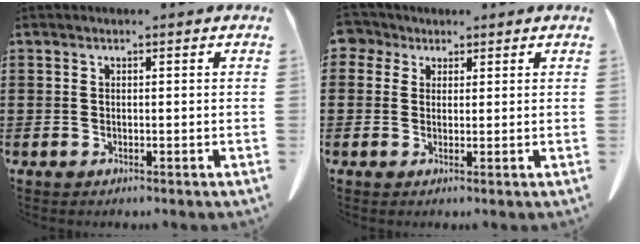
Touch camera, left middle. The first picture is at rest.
{"total": 2.6, "force": [1.6, 2.0, 0.6], "torque": [-0.015, 0.006, 0.027]}